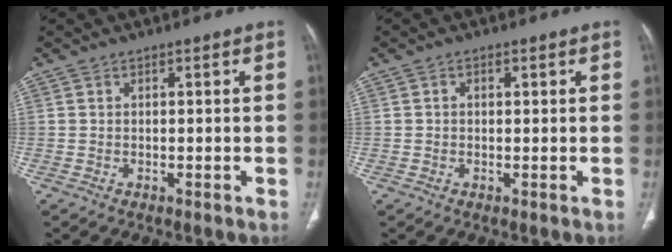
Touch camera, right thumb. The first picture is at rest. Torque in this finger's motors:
{"motor_torque": [-0.26, -0.14, -0.22, 0.38, 0.07]}